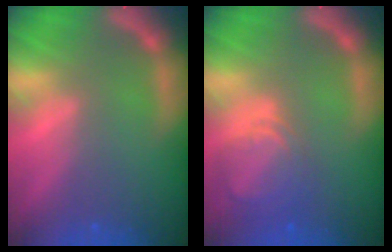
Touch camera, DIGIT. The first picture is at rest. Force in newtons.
{"total": 5.0}